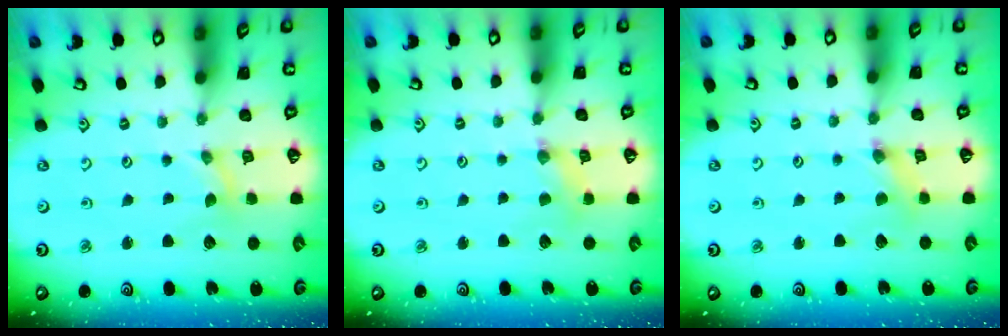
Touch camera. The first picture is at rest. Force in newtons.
{"total": 2.4, "press": 2.4, "slide": 0.2}
{"total": 0.9, "press": 0.9, "slide": 0.2}